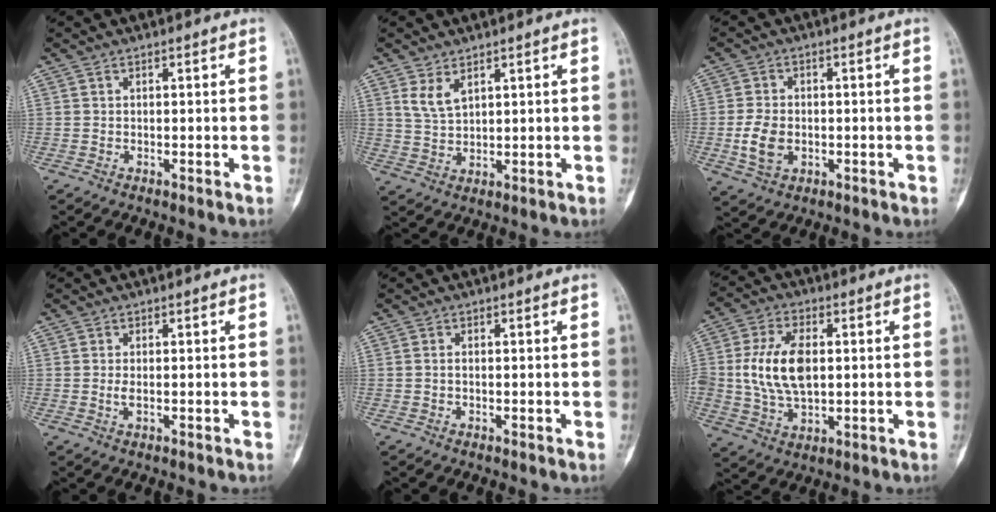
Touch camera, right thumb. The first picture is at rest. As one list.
[{"total": 4.1, "force": [2.3, 2.0, 2.7], "torque": [-0.050, -0.013, 0.054]}, {"total": 6.1, "force": [-1.1, 4.3, 4.2], "torque": [-0.079, -0.001, -0.018]}, {"total": 0.9, "force": [0.0, 0.3, 0.9], "torque": [-0.024, -0.004, 0.001]}, {"total": 0.5, "force": [-0.1, 0.3, 0.4], "torque": [-0.010, 0.000, -0.003]}, {"total": 12.5, "force": [0.9, 7.3, 10.2], "torque": [-0.198, 0.003, 0.021]}]